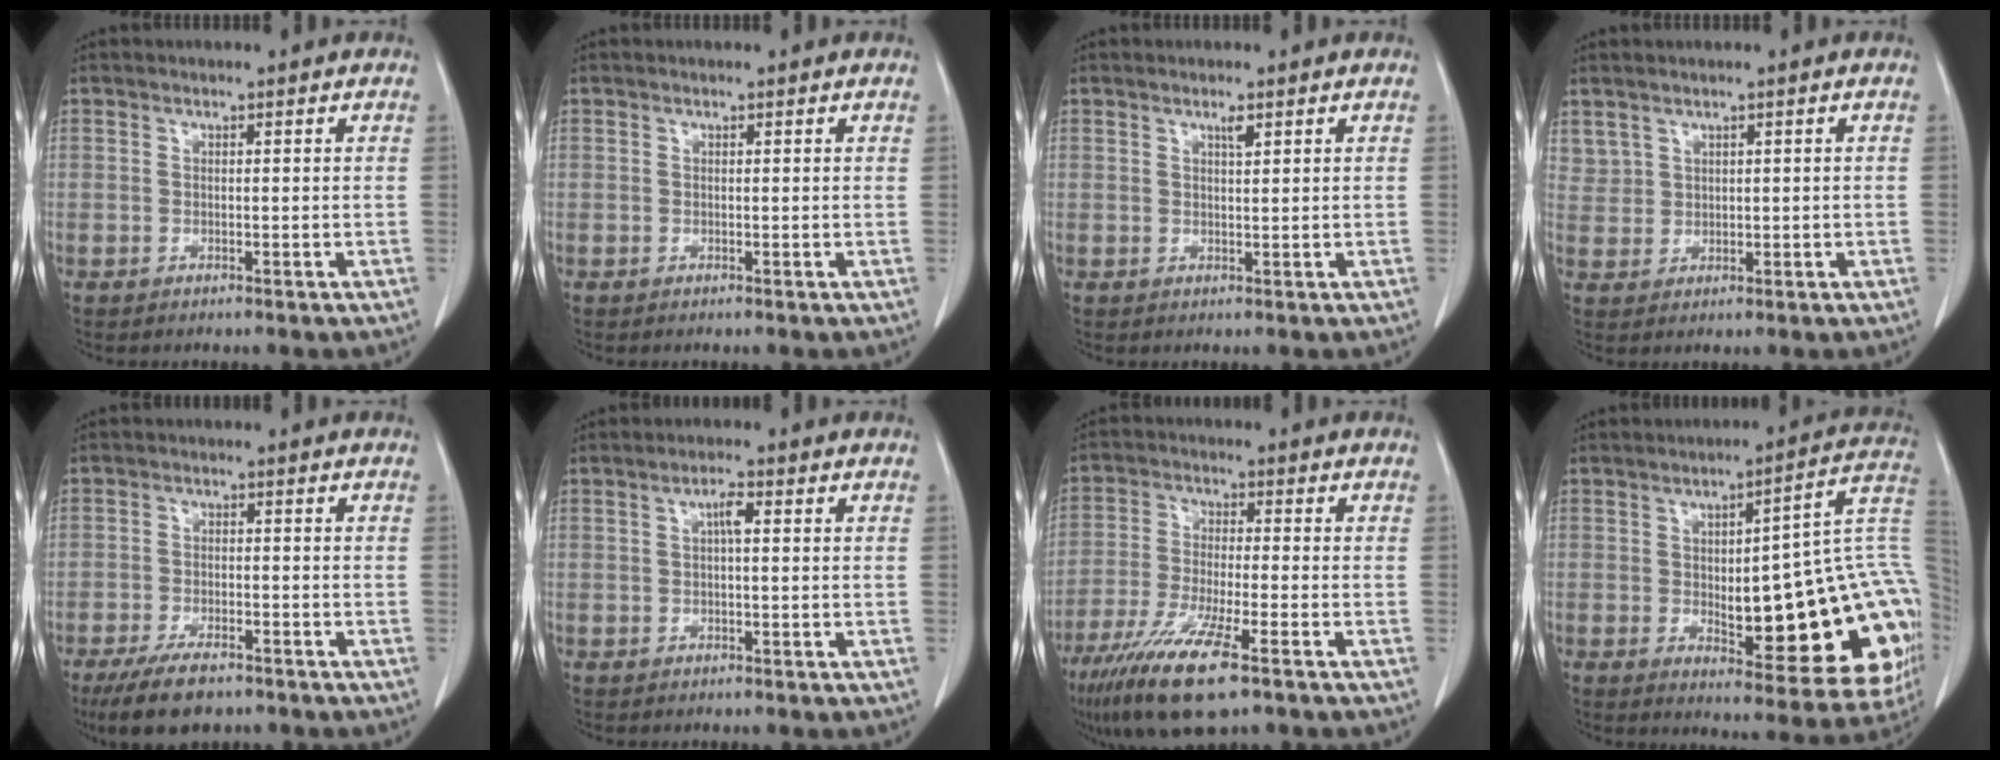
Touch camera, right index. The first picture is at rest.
{"total": 0.0}
{"total": 1.3, "force": [0.8, 0.1, 1.0], "torque": [-0.021, -0.003, 0.015]}
{"total": 2.8, "force": [1.8, 2.1, 0.5], "torque": [-0.007, 0.008, 0.045]}
{"total": 7.6, "force": [-5.7, 2.6, 4.3], "torque": [-0.077, -0.011, -0.097]}
{"total": 2.2, "force": [0.4, 0.4, 2.1], "torque": [-0.041, 0.004, 0.006]}
{"total": 12.3, "force": [-7.5, 1.3, 9.7], "torque": [-0.187, -0.033, -0.133]}
{"total": 25.5, "force": [-2.5, 5.9, 24.7], "torque": [-0.226, 0.021, -0.018]}